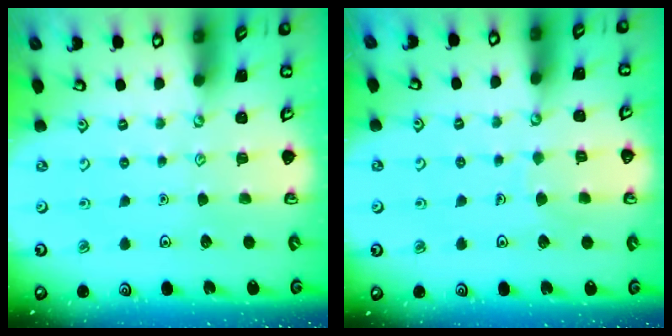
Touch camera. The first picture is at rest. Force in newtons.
{"total": 4.3, "press": 4.3, "slide": 0.3}